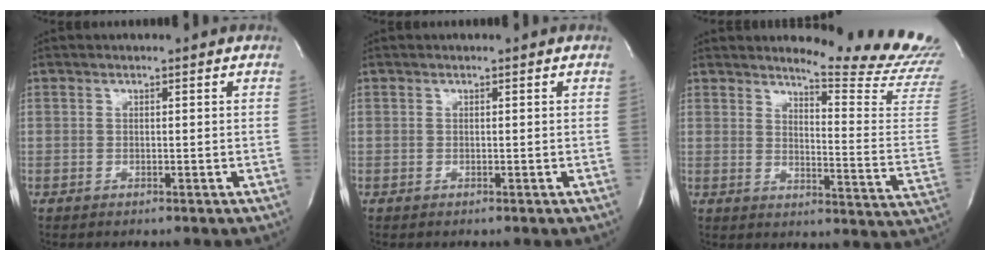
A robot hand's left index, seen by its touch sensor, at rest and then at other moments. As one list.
[{"total": 0.0}, {"total": 16.1, "force": [15.6, -2.0, 3.6], "torque": [-0.059, -0.162, 0.172]}]